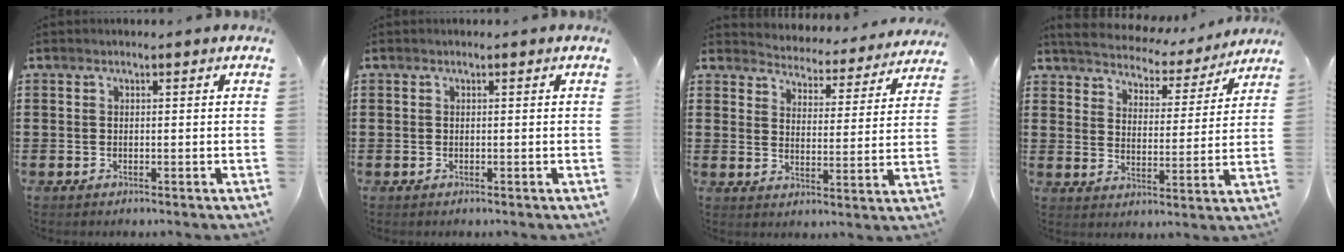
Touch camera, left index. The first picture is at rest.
{"total": 0.0}
{"total": 4.2, "force": [4.2, 0.0, -0.5], "torque": [-0.011, -0.045, 0.065]}
{"total": 4.4, "force": [4.4, 0.3, 0.0], "torque": [-0.028, -0.036, 0.071]}